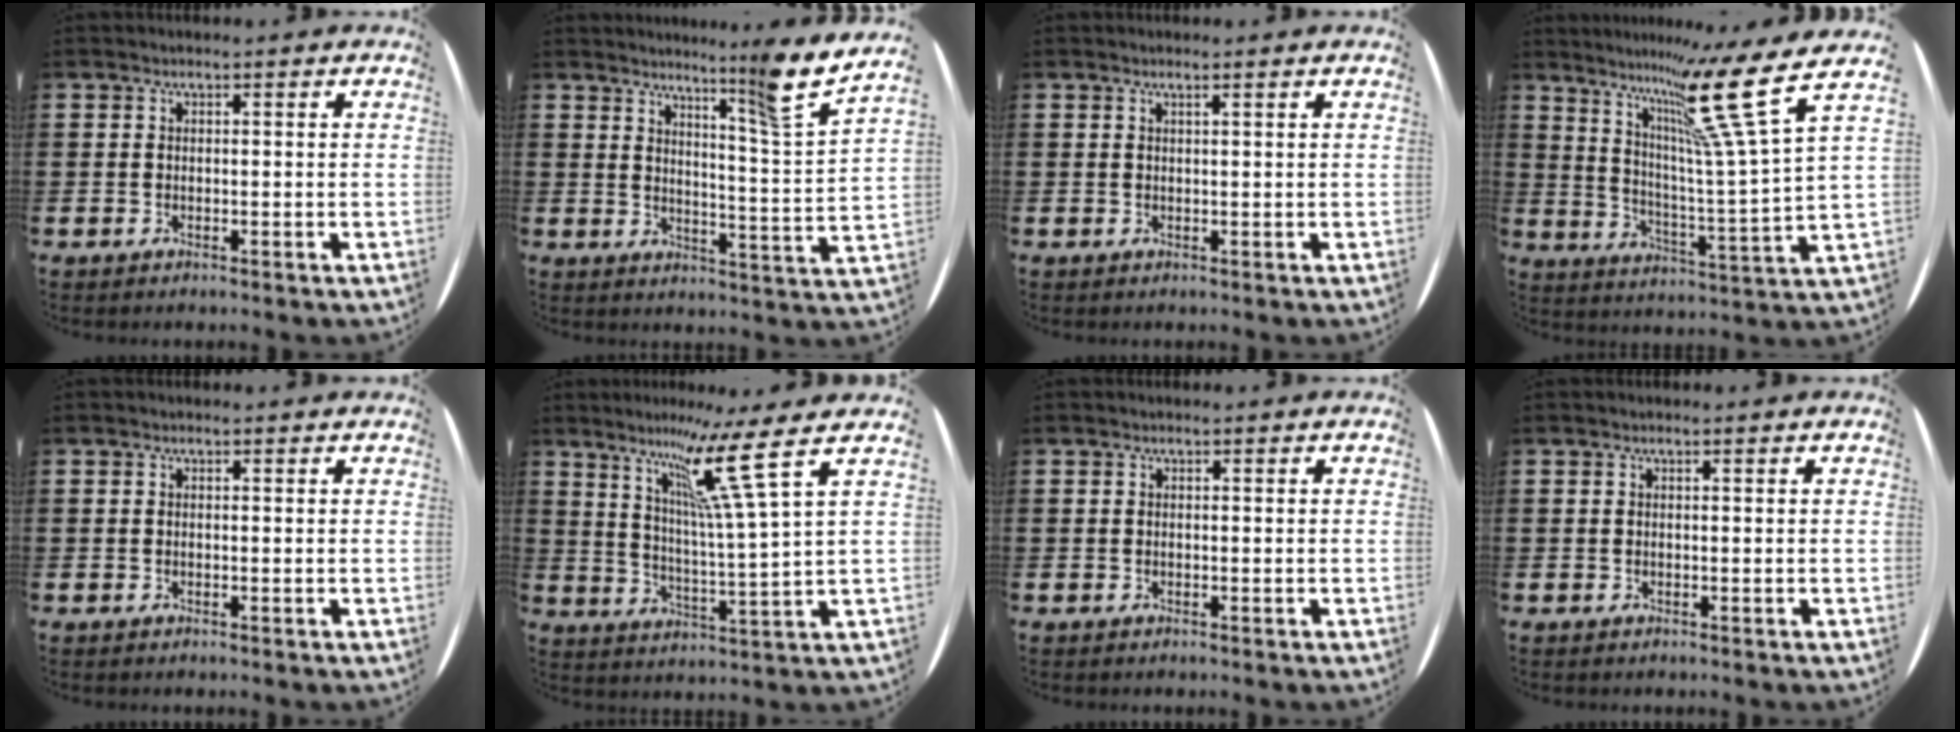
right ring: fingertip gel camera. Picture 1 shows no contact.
{"total": 7.5, "force": [6.0, -1.3, 4.4], "torque": [-0.073, -0.047, 0.087]}
{"total": 0.6, "force": [0.4, -0.2, 0.4], "torque": [-0.005, -0.001, 0.007]}
{"total": 15.2, "force": [8.6, 0.2, 12.6], "torque": [-0.232, -0.039, 0.119]}
{"total": 0.0}
{"total": 11.9, "force": [7.0, -0.8, 9.6], "torque": [-0.198, -0.015, 0.106]}
{"total": 0.0}
{"total": 0.0}